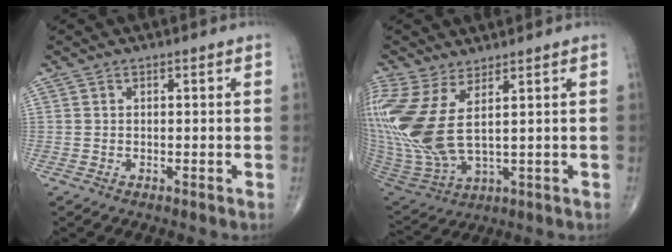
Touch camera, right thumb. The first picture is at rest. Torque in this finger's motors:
{"motor_torque": [2.00, 3.01, 1.72, 0.21, 0.29]}